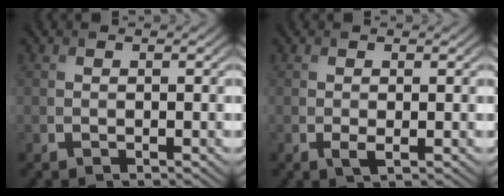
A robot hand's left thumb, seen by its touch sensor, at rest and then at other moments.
{"total": 1.2, "force": [-0.2, 0.5, 1.0], "torque": [-0.025, -0.007, -0.003]}